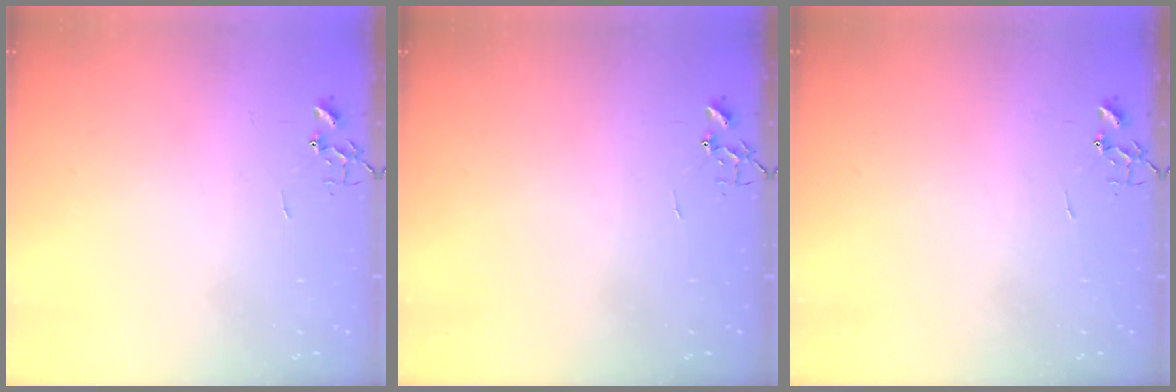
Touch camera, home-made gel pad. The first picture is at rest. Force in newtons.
{"total": 0.0}
{"total": 0.0}